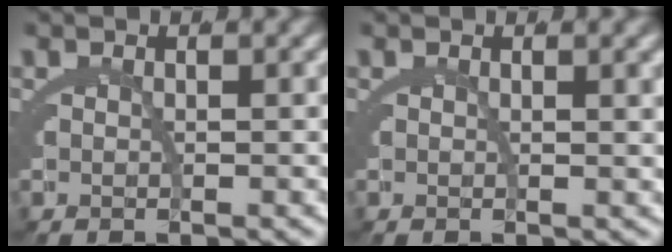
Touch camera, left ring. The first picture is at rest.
{"total": 0.6, "force": [0.3, -0.1, 0.5], "torque": [-0.012, -0.001, 0.005]}